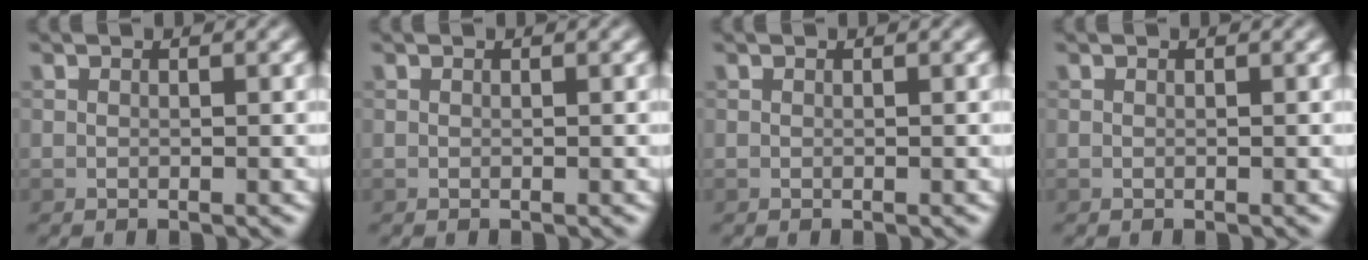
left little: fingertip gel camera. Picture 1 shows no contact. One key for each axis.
{"total": 0.0}
{"total": 0.0}
{"total": 0.0}